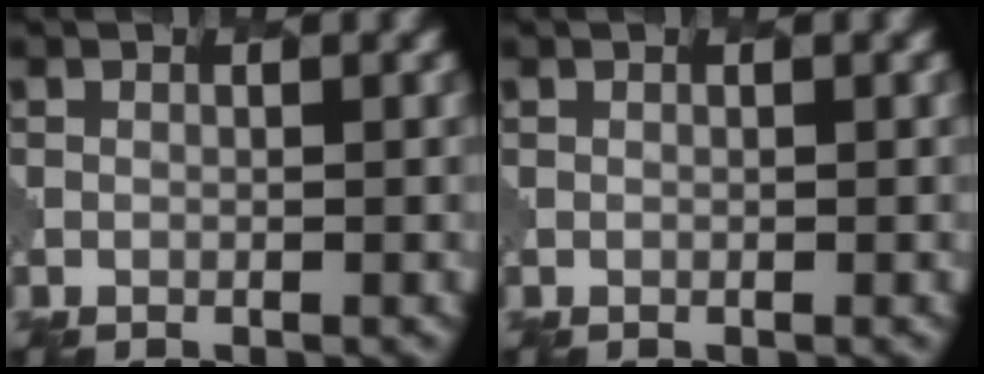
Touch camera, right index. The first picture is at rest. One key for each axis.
{"total": 0.0}